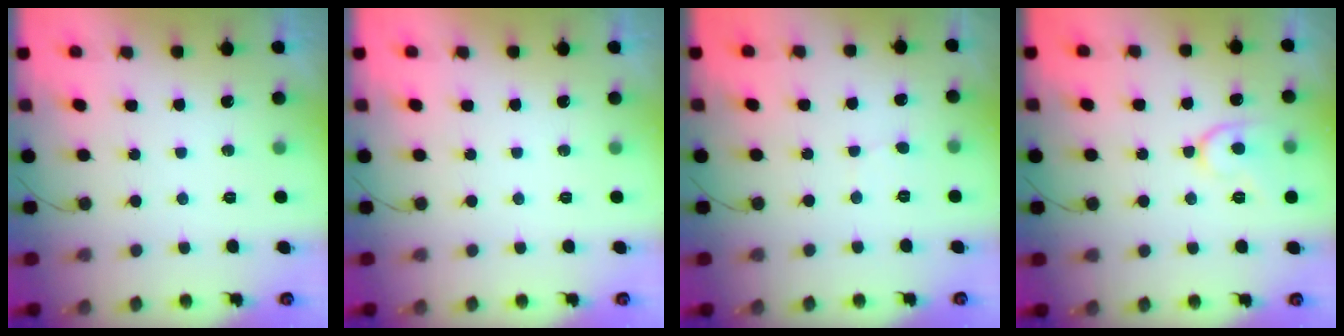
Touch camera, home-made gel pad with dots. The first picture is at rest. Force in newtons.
{"total": 0.0}
{"total": 2.1, "press": 2.1, "slide": 0.2}
{"total": 9.5, "press": 9.4, "slide": 0.9}